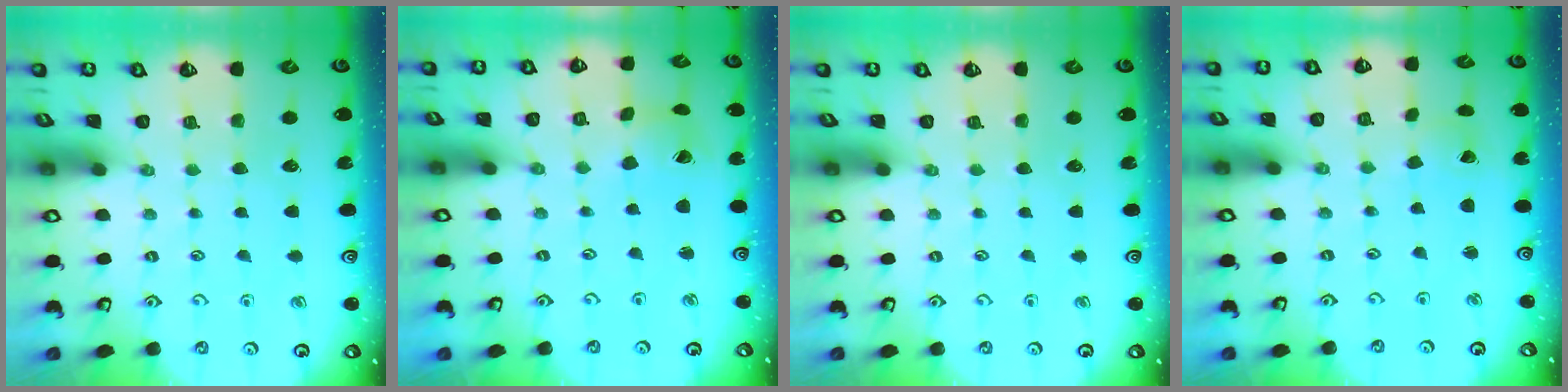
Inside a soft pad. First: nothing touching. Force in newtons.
{"total": 2.8, "press": 2.8, "slide": 0.4}
{"total": 0.0}
{"total": 0.5, "press": 0.5, "slide": 0.0}